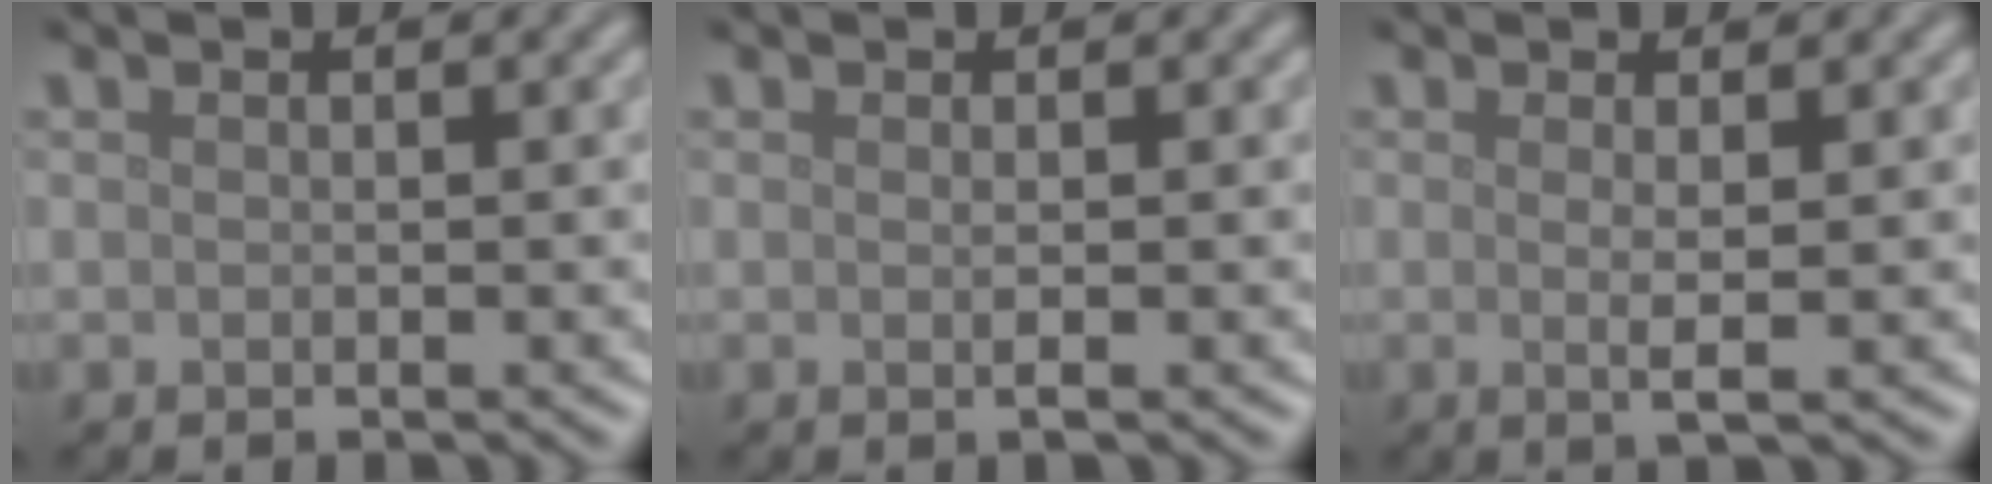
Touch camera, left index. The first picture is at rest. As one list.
[{"total": 0.7, "force": [0.0, 0.1, 0.7], "torque": [-0.014, 0.000, -0.001]}, {"total": 1.9, "force": [0.2, 0.4, 1.9], "torque": [-0.033, -0.004, -0.002]}]